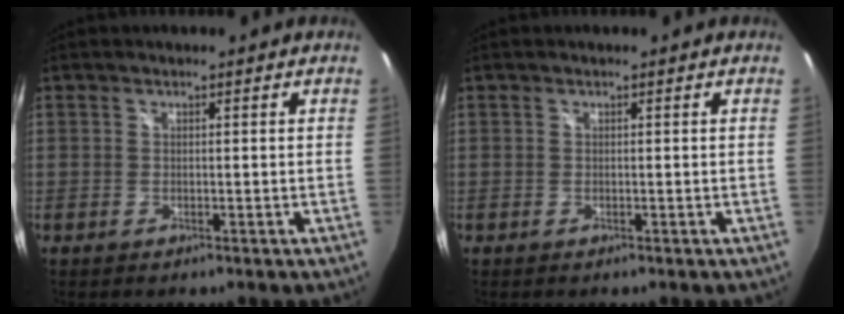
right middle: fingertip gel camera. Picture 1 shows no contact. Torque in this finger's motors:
{"motor_torque": [-0.01, 0.01, -0.01, -0.01]}